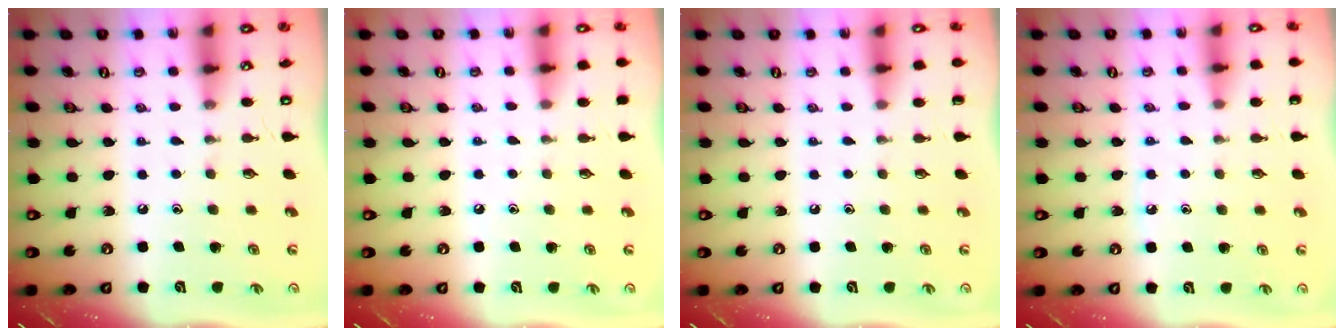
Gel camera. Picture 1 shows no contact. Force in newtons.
{"total": 4.1, "press": 4.0, "slide": 0.7}
{"total": 0.0}
{"total": 4.2, "press": 4.1, "slide": 0.6}